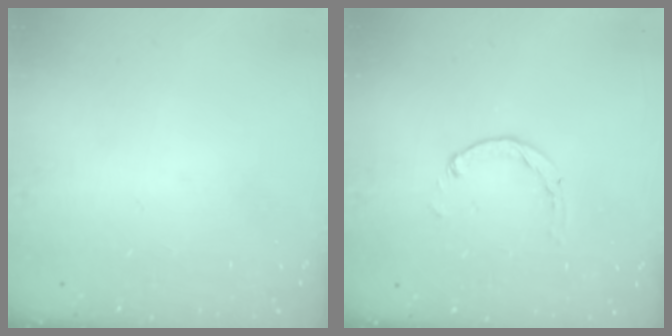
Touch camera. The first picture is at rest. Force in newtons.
{"total": 1.5, "press": 1.5, "slide": 0.2}